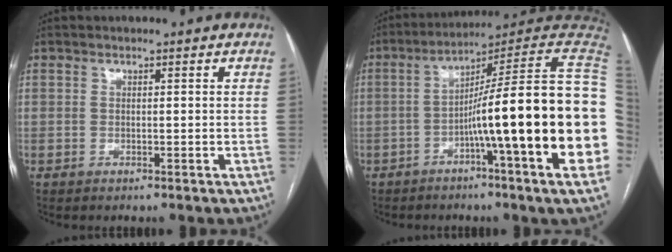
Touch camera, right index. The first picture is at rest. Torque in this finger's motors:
{"motor_torque": [2.14, 0.00, 1.06, 0.21]}